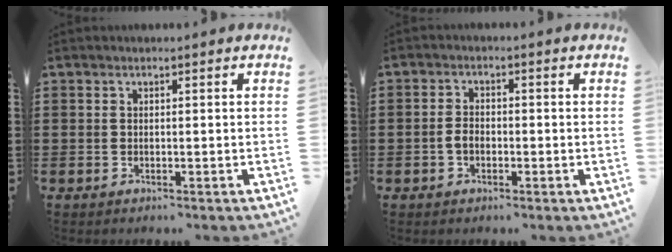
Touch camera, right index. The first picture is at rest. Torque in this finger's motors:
{"motor_torque": [1.24, 0.90, 0.18, 0.06]}